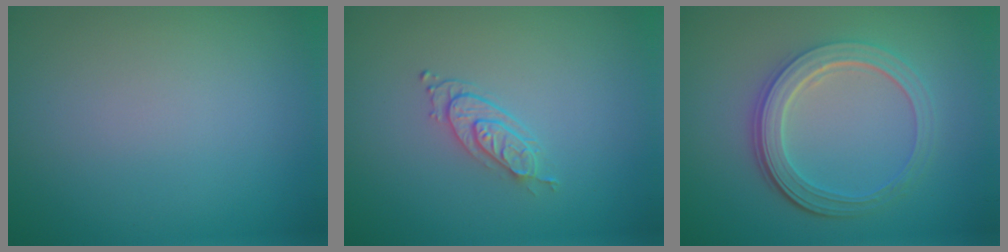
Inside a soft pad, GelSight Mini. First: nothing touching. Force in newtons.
{"total": 2.0, "press": 1.4, "slide": 1.4}
{"total": 4.7, "press": 3.6, "slide": 3.1}